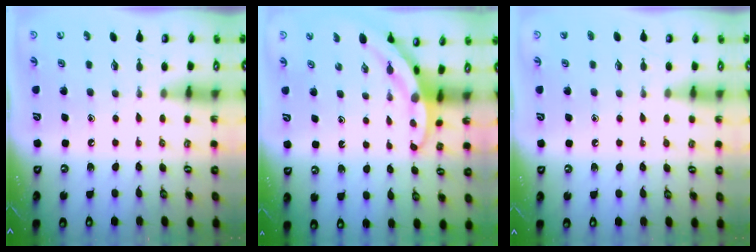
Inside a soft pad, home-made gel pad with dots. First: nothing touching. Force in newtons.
{"total": 3.2, "press": 3.2, "slide": 0.3}
{"total": 1.0, "press": 1.0, "slide": 0.1}